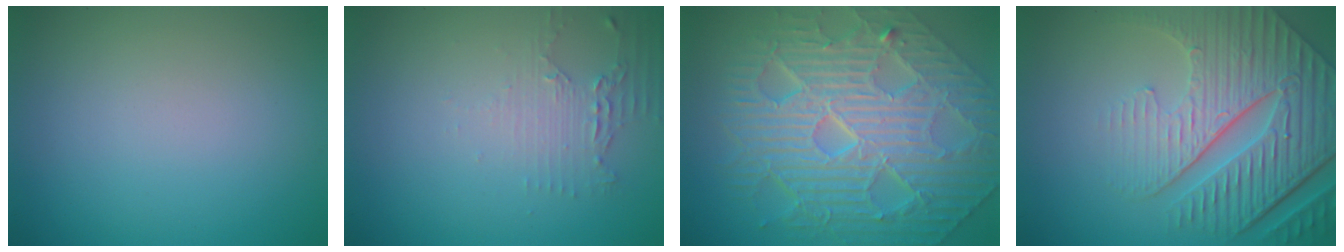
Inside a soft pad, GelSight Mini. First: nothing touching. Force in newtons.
{"total": 2.2, "press": 1.7, "slide": 1.4}
{"total": 11.5, "press": 7.6, "slide": 8.6}
{"total": 9.0, "press": 6.3, "slide": 6.5}